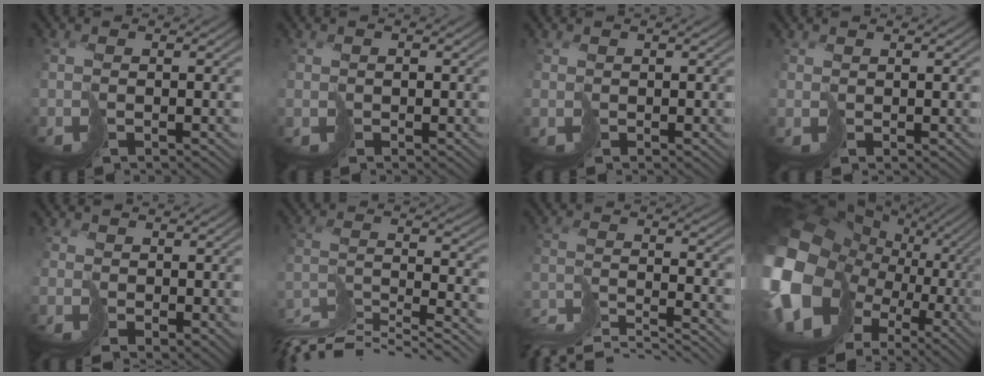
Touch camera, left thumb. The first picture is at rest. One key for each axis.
{"total": 0.6, "fx": -0.1, "fy": 0.4, "fz": -0.5, "tx": 0.012, "ty": 0.002, "tz": 0.003}
{"total": 0.7, "fx": -0.1, "fy": 0.3, "fz": -0.6, "tx": 0.013, "ty": 0.000, "tz": 0.005}
{"total": 0.7, "fx": 0.3, "fy": 0.4, "fz": -0.5, "tx": 0.011, "ty": -0.001, "tz": 0.012}
{"total": 2.0, "fx": 0.4, "fy": 1.6, "fz": 1.2, "tx": -0.029, "ty": -0.008, "tz": 0.016}
{"total": 11.5, "fx": -10.0, "fy": 2.2, "fz": 5.2, "tx": -0.101, "ty": -0.001, "tz": -0.168}
{"total": 8.6, "fx": -7.7, "fy": 1.9, "fz": 3.4, "tx": -0.066, "ty": -0.002, "tz": -0.128}
{"total": 21.5, "fx": -1.1, "fy": 18.7, "fz": 10.5, "tx": -0.309, "ty": -0.059, "tz": -0.026}